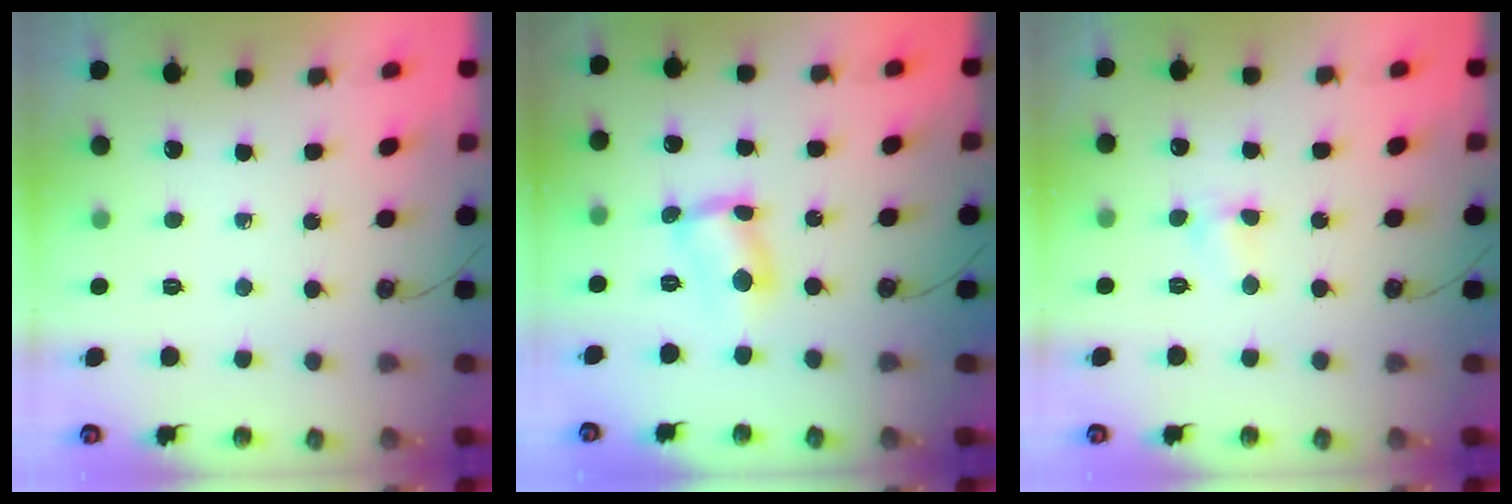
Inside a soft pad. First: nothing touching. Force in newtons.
{"total": 5.6, "press": 5.6, "slide": 0.3}
{"total": 5.3, "press": 5.3, "slide": 0.6}